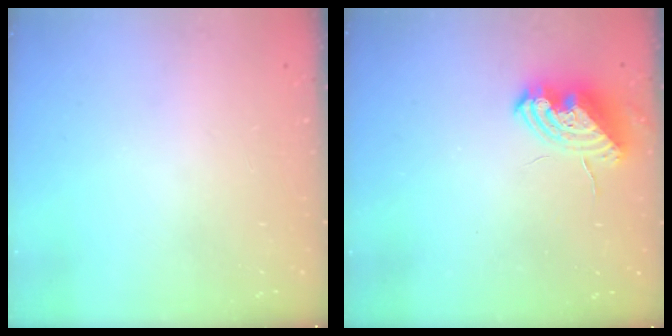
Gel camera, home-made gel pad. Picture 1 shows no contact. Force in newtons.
{"total": 11.2, "press": 11.1, "slide": 1.2}